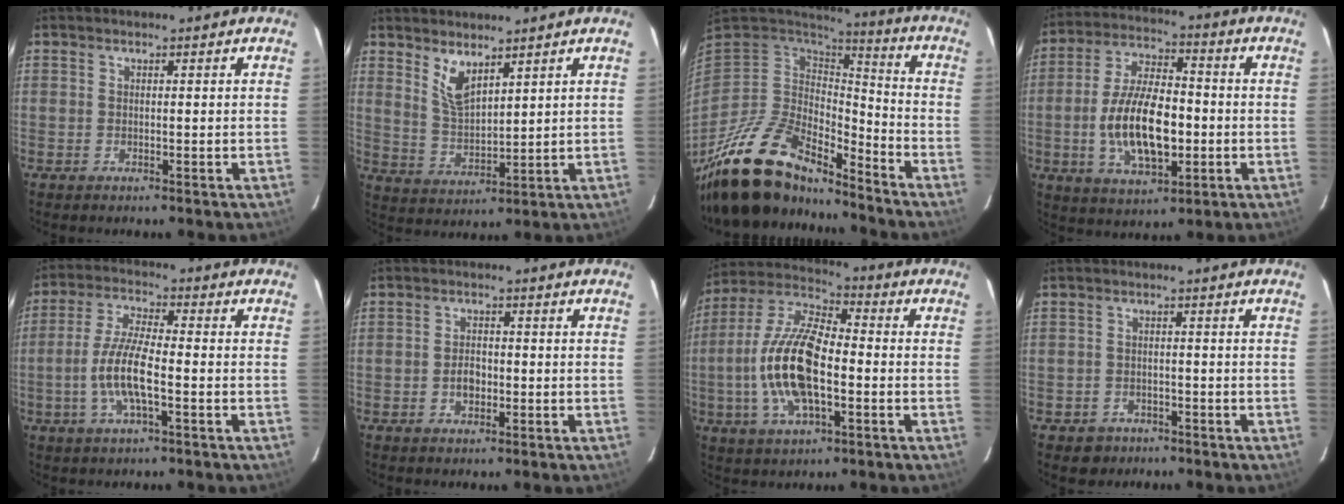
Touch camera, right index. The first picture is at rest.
{"total": 6.2, "force": [4.2, 2.2, 3.9], "torque": [-0.073, -0.008, 0.090]}
{"total": 21.3, "force": [-17.2, 7.1, 10.3], "torque": [-0.208, -0.025, -0.308]}
{"total": 15.3, "force": [-2.7, 7.1, 13.3], "torque": [-0.260, 0.002, -0.042]}
{"total": 9.1, "force": [-2.6, 2.0, 8.5], "torque": [-0.176, -0.001, -0.052]}
{"total": 3.0, "force": [-0.8, 2.1, 2.0], "torque": [-0.037, 0.005, -0.013]}
{"total": 16.8, "force": [-3.1, 7.1, 15.0], "torque": [-0.308, 0.004, -0.065]}
{"total": 4.2, "force": [-2.6, 3.2, 0.5], "torque": [-0.026, 0.011, -0.038]}